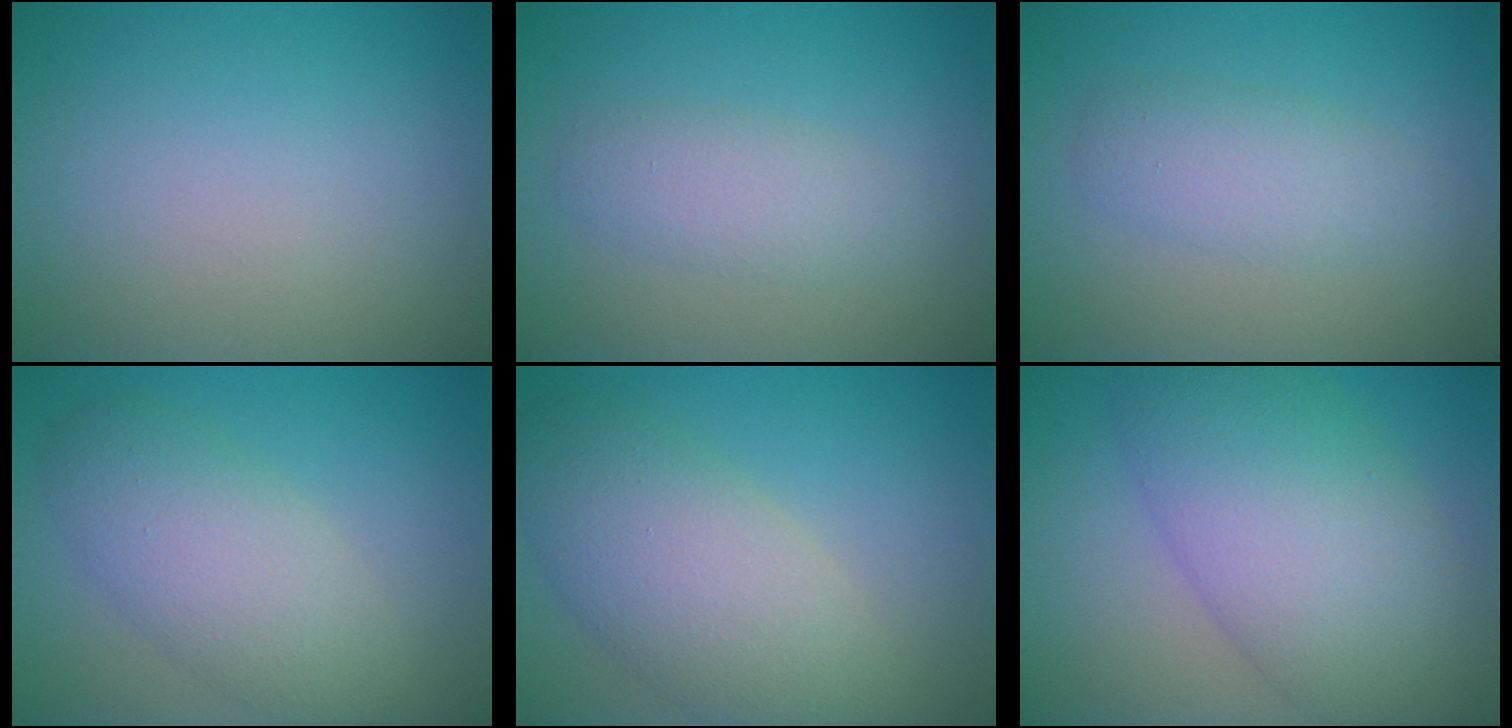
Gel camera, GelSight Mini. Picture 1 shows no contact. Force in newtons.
{"total": 2.7, "press": 2.7, "slide": 0.2}
{"total": 2.9, "press": 2.9, "slide": 0.1}
{"total": 5.5, "press": 5.4, "slide": 0.6}
{"total": 7.3, "press": 7.3, "slide": 0.5}
{"total": 9.9, "press": 9.9, "slide": 0.1}